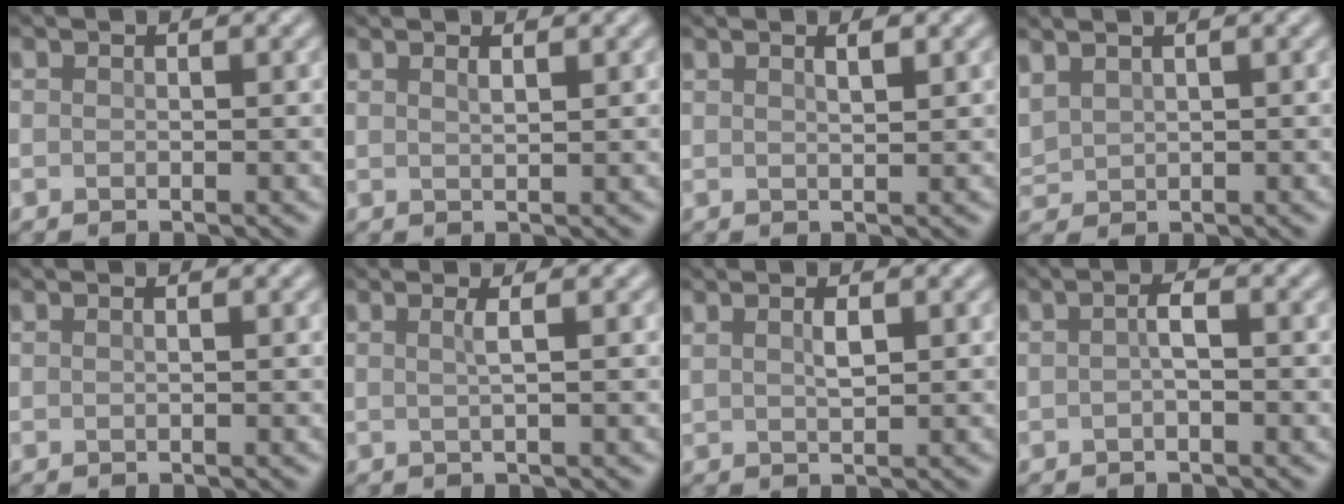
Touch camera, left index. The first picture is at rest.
{"total": 1.0, "force": [0.7, 0.2, 0.7], "torque": [-0.013, 0.001, 0.011]}
{"total": 1.4, "force": [0.8, 0.3, 1.1], "torque": [-0.017, 0.002, 0.013]}
{"total": 2.2, "force": [1.4, 1.2, 1.1], "torque": [-0.036, 0.008, 0.034]}
{"total": 0.5, "force": [0.3, 0.1, 0.4], "torque": [-0.009, -0.001, 0.001]}
{"total": 1.5, "force": [0.4, 0.4, 1.4], "torque": [-0.022, 0.001, 0.000]}
{"total": 1.6, "force": [0.7, 0.4, 1.4], "torque": [-0.031, -0.001, 0.017]}
{"total": 1.4, "force": [-0.2, 0.5, 1.3], "torque": [-0.031, 0.003, -0.007]}